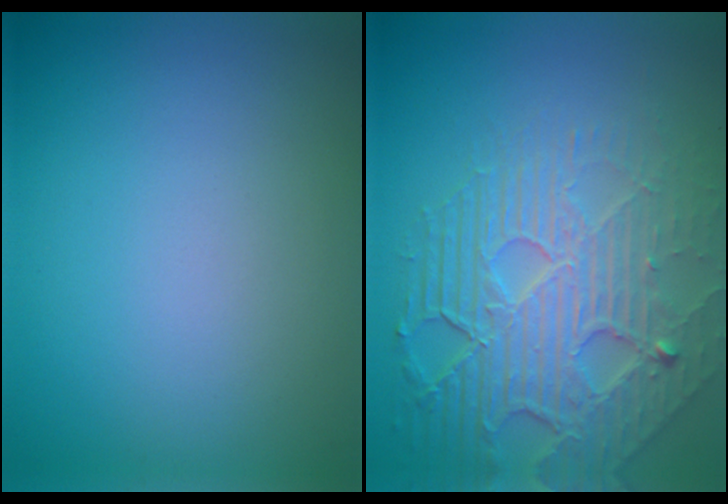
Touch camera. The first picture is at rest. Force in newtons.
{"total": 8.2, "press": 5.7, "slide": 5.9}